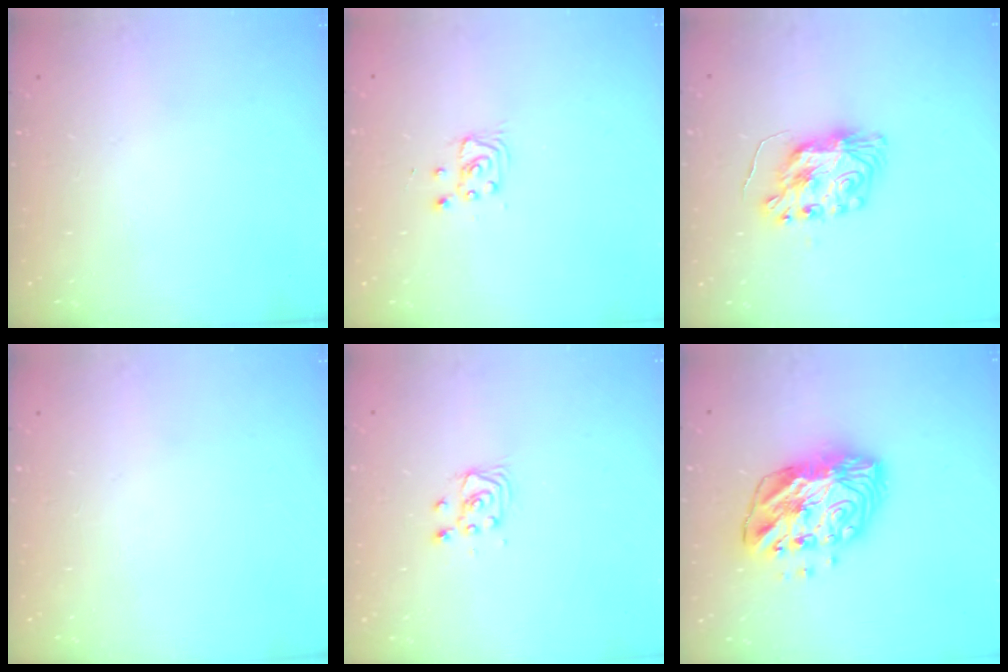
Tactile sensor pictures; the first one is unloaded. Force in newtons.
{"total": 2.9, "press": 2.9, "slide": 0.4}
{"total": 9.4, "press": 9.4, "slide": 0.9}
{"total": 0.0}
{"total": 3.8, "press": 3.7, "slide": 0.4}
{"total": 14.1, "press": 14.0, "slide": 1.1}